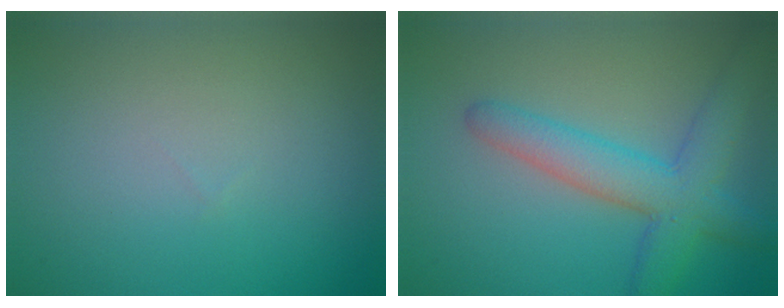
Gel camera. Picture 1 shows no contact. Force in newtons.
{"total": 5.2, "press": 5.2, "slide": 0.1}